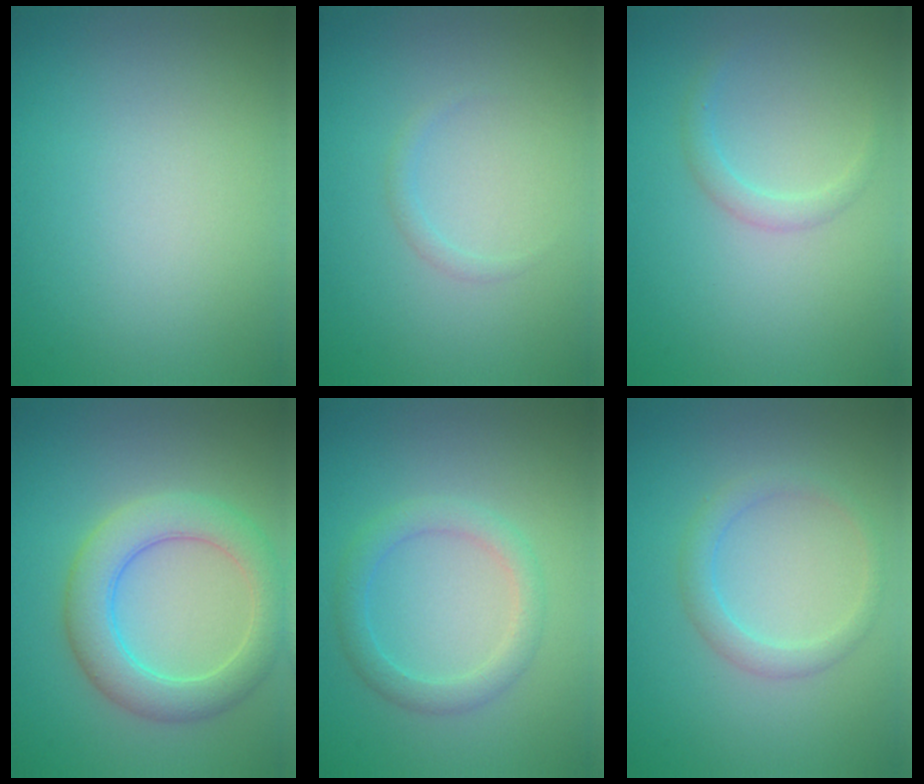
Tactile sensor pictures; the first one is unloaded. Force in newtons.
{"total": 0.8, "press": 0.8, "slide": 0.1}
{"total": 1.4, "press": 1.4, "slide": 0.1}
{"total": 5.4, "press": 5.4, "slide": 0.3}
{"total": 2.6, "press": 2.6, "slide": 0.1}
{"total": 2.1, "press": 2.1, "slide": 0.1}